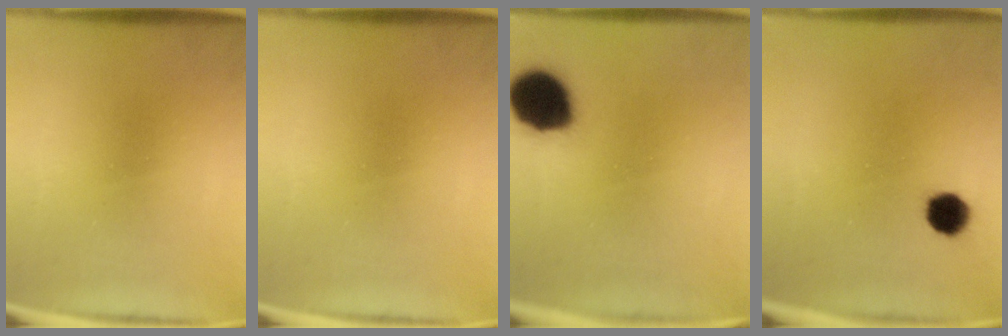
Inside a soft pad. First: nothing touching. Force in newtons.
{"total": 0.0}
{"total": 13.9}
{"total": 5.0}